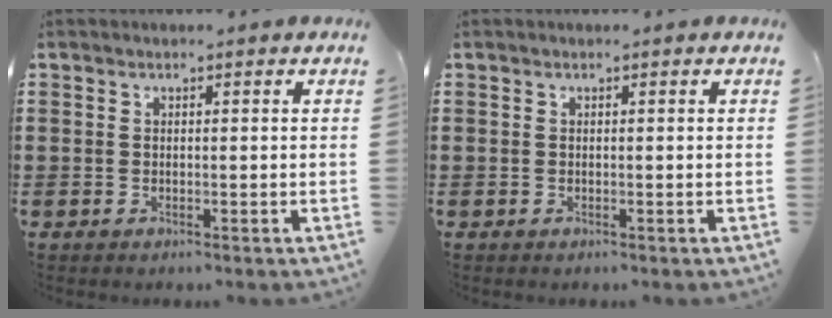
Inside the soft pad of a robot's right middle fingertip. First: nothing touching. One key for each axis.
{"total": 0.0}